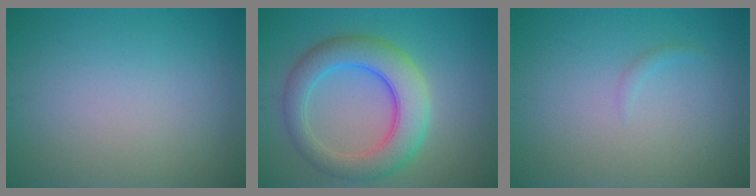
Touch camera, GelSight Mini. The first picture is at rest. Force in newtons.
{"total": 6.8, "press": 6.8, "slide": 0.2}
{"total": 0.6, "press": 0.6, "slide": 0.1}